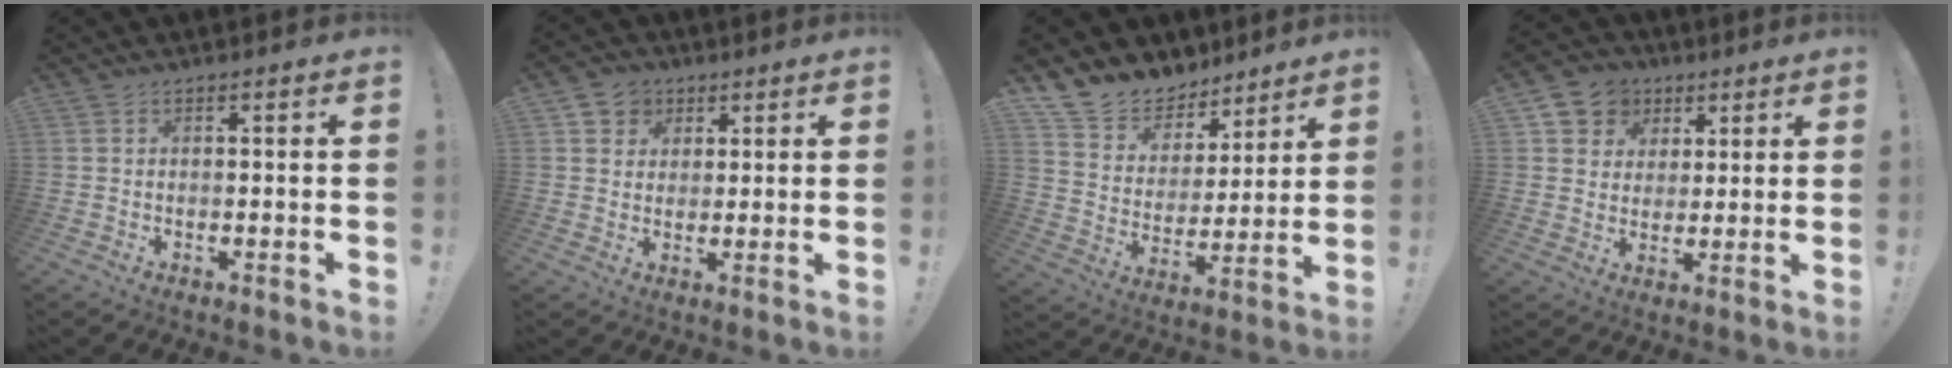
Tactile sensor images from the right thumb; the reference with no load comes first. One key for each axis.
{"total": 5.4, "fx": 2.2, "fy": 4.8, "fz": 1.1, "tx": -0.019, "ty": -0.008, "tz": 0.043}
{"total": 11.8, "fx": 9.4, "fy": 6.9, "fz": 2.0, "tx": -0.053, "ty": -0.071, "tz": 0.180}
{"total": 8.2, "fx": 3.1, "fy": 7.3, "fz": 2.1, "tx": -0.028, "ty": -0.016, "tz": 0.064}